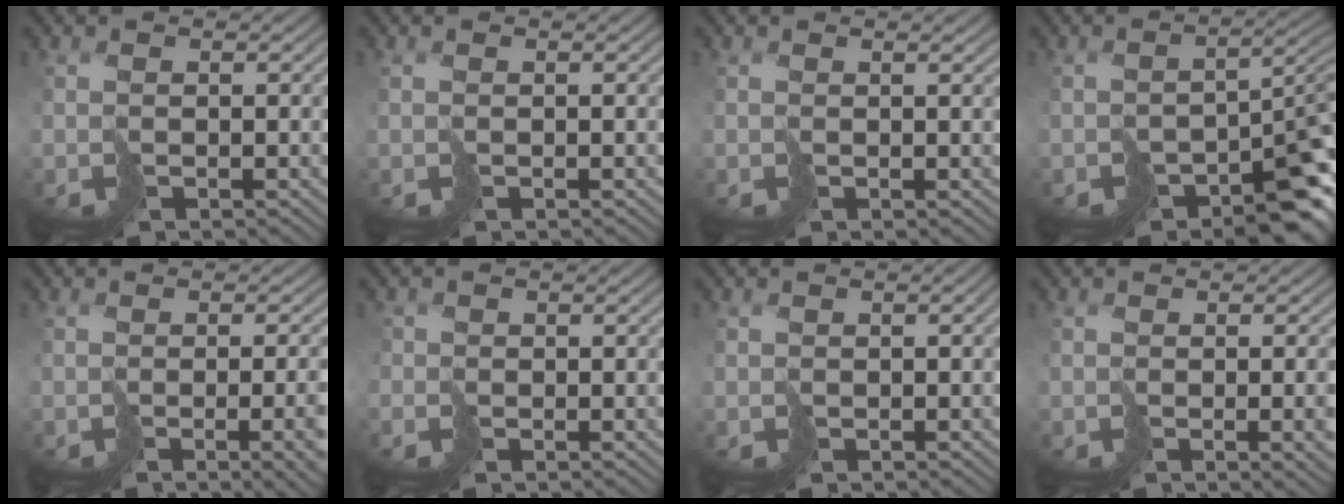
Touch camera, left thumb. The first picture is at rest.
{"total": 0.0}
{"total": 0.8, "force": [0.4, 0.1, 0.7], "torque": [-0.011, -0.001, 0.007]}
{"total": 8.7, "force": [-4.9, 4.4, 5.7], "torque": [-0.069, -0.023, -0.072]}
{"total": 7.8, "force": [-2.2, 3.1, 6.9], "torque": [-0.059, -0.014, -0.016]}
{"total": 1.6, "force": [-1.0, 1.2, 0.2], "torque": [-0.005, -0.007, -0.024]}
{"total": 1.3, "force": [-0.3, 0.4, 1.2], "torque": [-0.018, -0.002, -0.003]}
{"total": 5.2, "force": [-1.0, 1.8, 4.8], "torque": [-0.053, -0.014, -0.003]}